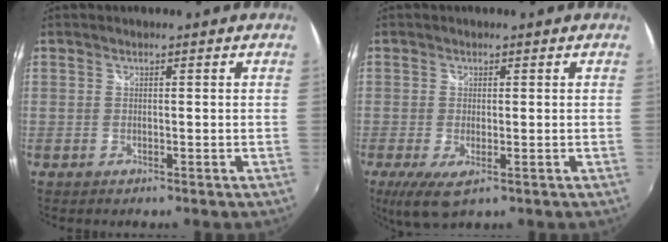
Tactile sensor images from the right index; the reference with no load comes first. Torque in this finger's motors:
{"motor_torque": [0.61, 0.12, 0.18, 0.09]}